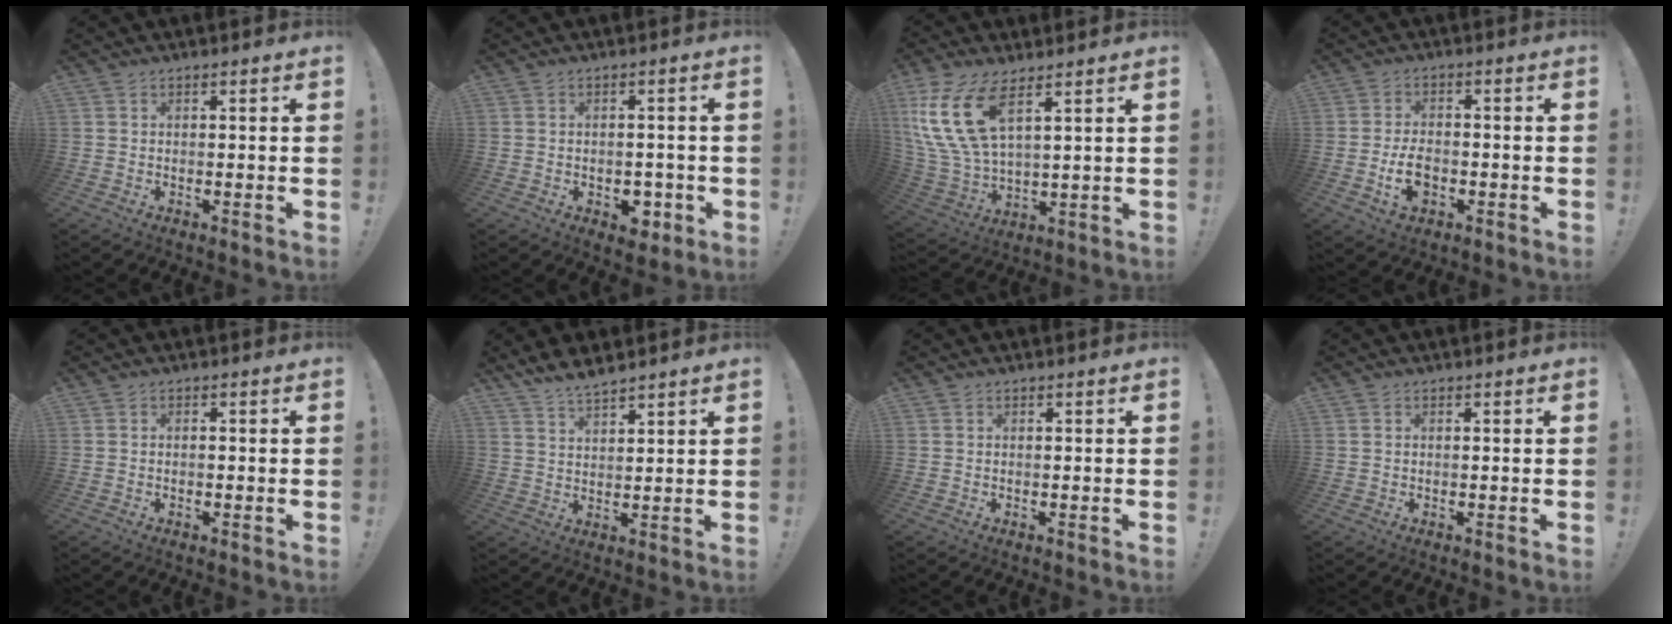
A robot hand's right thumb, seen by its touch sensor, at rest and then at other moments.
{"total": 5.9, "force": [-2.1, 4.3, 3.5], "torque": [-0.024, 0.015, -0.031]}
{"total": 16.5, "force": [8.2, 7.4, 12.2], "torque": [-0.262, -0.035, 0.150]}
{"total": 7.3, "force": [-2.4, 4.5, 5.3], "torque": [-0.077, 0.001, -0.041]}
{"total": 0.6, "force": [-0.4, 0.2, 0.4], "torque": [-0.008, 0.000, -0.008]}
{"total": 5.9, "force": [5.4, 1.0, 2.0], "torque": [-0.034, -0.035, 0.100]}
{"total": 0.0}
{"total": 0.0}